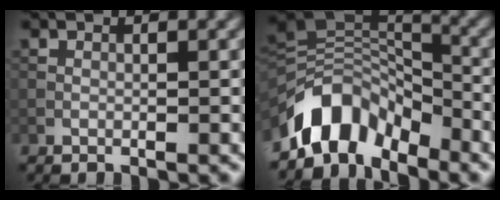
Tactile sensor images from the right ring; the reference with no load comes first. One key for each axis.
{"total": 7.8, "fx": -5.6, "fy": 4.0, "fz": 3.6, "tx": -0.043, "ty": 0.002, "tz": -0.114}